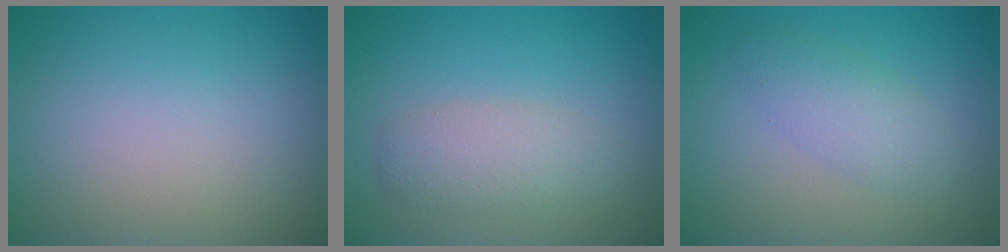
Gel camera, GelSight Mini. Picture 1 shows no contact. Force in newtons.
{"total": 3.0, "press": 3.0, "slide": 0.2}
{"total": 2.7, "press": 2.7, "slide": 0.1}